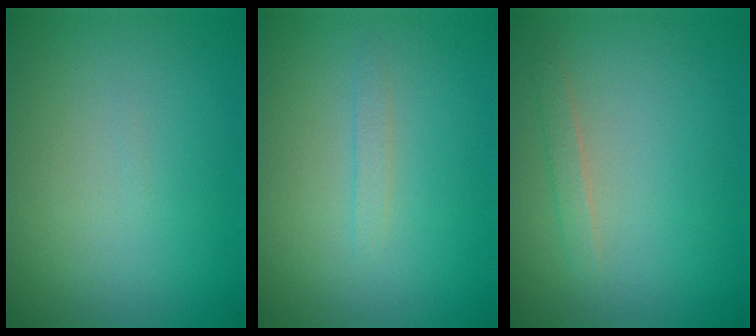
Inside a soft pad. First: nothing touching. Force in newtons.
{"total": 0.9, "press": 0.9, "slide": 0.0}
{"total": 1.1, "press": 1.1, "slide": 0.1}